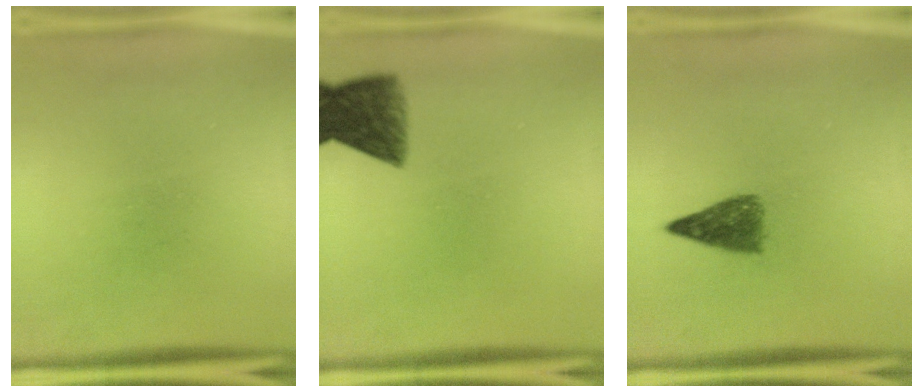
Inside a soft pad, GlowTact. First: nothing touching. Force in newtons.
{"total": 7.4}
{"total": 4.0}